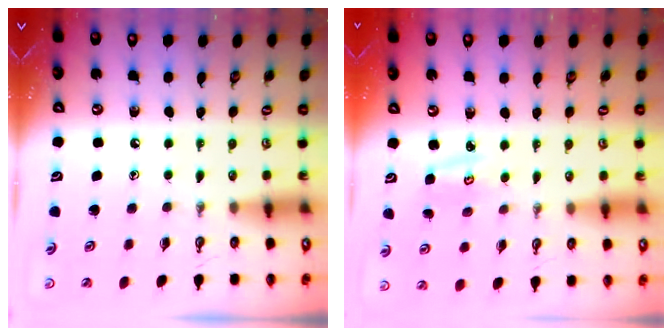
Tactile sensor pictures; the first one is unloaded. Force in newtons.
{"total": 2.9, "press": 2.9, "slide": 0.2}